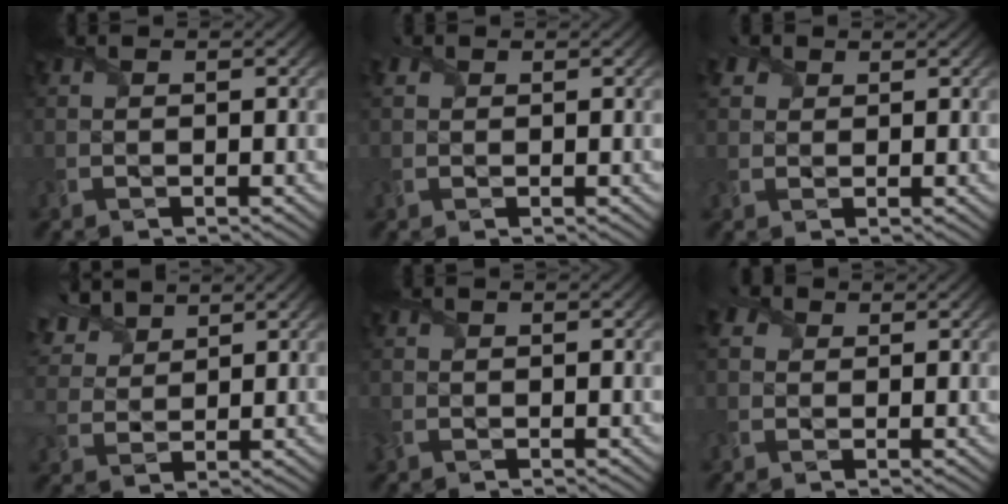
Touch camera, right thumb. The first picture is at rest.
{"total": 1.3, "force": [0.8, 0.9, 0.5], "torque": [-0.016, 0.006, 0.015]}
{"total": 2.3, "force": [1.4, 1.7, 0.7], "torque": [-0.021, 0.007, 0.026]}
{"total": 6.8, "force": [5.0, 3.4, 3.3], "torque": [-0.095, 0.020, 0.100]}
{"total": 1.2, "force": [-0.4, 1.0, 0.5], "torque": [-0.020, -0.004, -0.013]}
{"total": 3.0, "force": [1.2, 2.4, 1.3], "torque": [-0.039, 0.006, 0.017]}